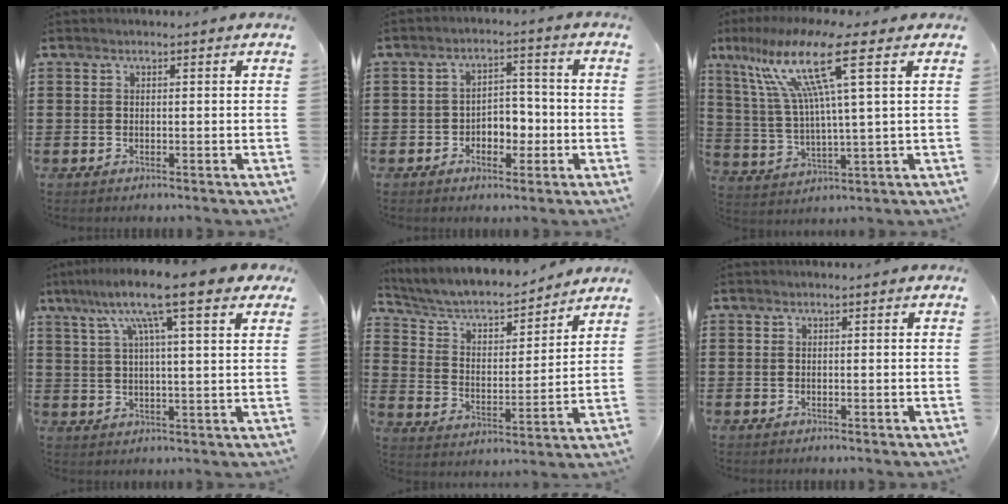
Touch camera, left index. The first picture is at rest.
{"total": 3.9, "force": [-1.8, 2.9, 2.0], "torque": [-0.037, 0.006, -0.042]}
{"total": 14.2, "force": [7.1, 1.2, 12.2], "torque": [-0.271, -0.019, 0.108]}
{"total": 12.0, "force": [7.4, 1.9, 9.2], "torque": [-0.184, -0.013, 0.118]}
{"total": 5.9, "force": [5.2, 1.7, 2.2], "torque": [-0.068, -0.033, 0.084]}
{"total": 0.0}